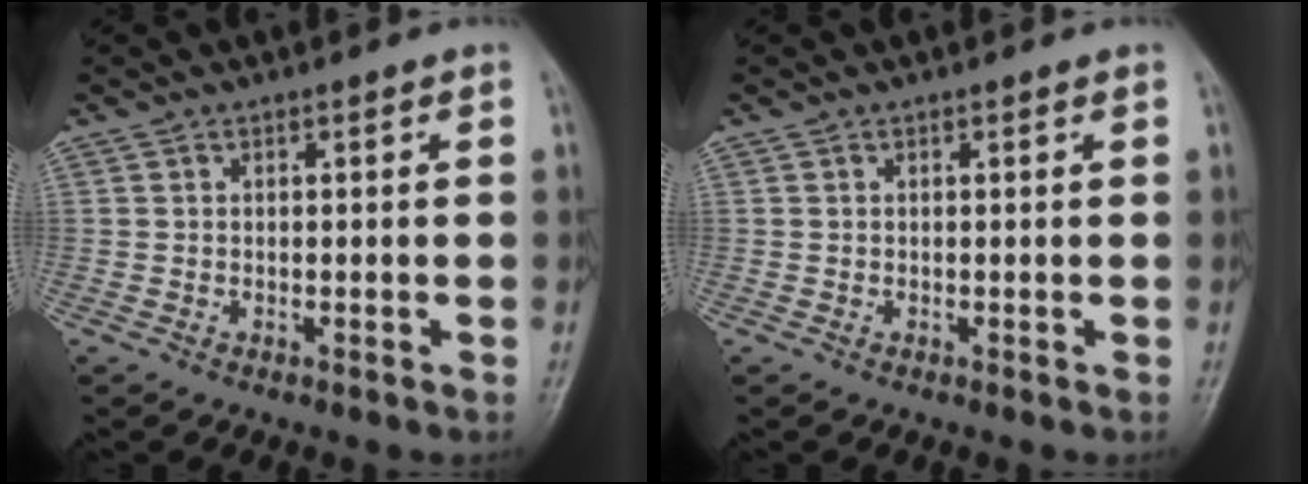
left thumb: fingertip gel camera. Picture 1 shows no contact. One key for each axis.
{"total": 0.0}